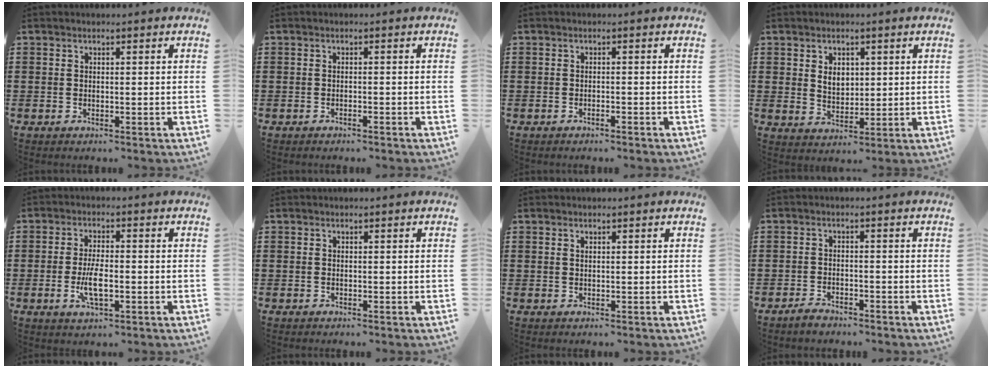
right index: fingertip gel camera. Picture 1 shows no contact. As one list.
[{"total": 0.6, "force": [-0.6, 0.0, 0.2], "torque": [-0.006, -0.002, -0.012]}, {"total": 0.7, "force": [-0.6, -0.1, 0.2], "torque": [-0.008, -0.003, -0.012]}, {"total": 3.5, "force": [1.2, 2.5, 2.1], "torque": [-0.042, 0.006, 0.019]}, {"total": 5.4, "force": [-1.2, 1.7, 4.9], "torque": [-0.105, -0.007, -0.024]}, {"total": 0.0}, {"total": 0.7, "force": [0.4, 0.4, 0.4], "torque": [-0.010, 0.003, 0.009]}, {"total": 1.8, "force": [-1.7, 0.4, 0.3], "torque": [-0.010, 0.002, -0.035]}]